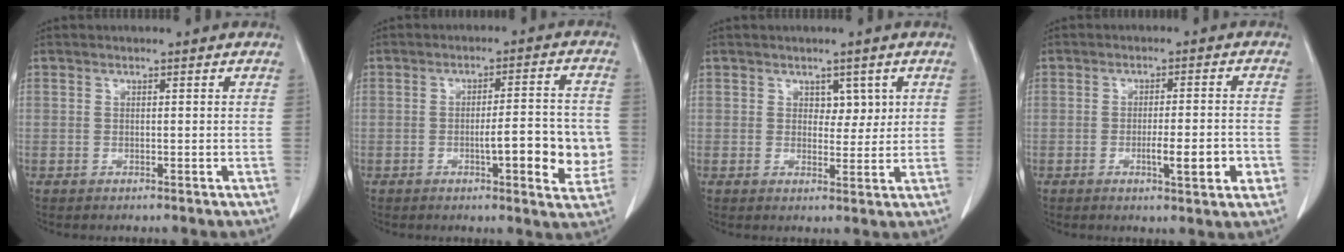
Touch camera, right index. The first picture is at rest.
{"total": 9.6, "force": [-2.0, 2.1, 9.1], "torque": [-0.116, 0.010, -0.023]}
{"total": 2.9, "force": [1.2, 1.9, 1.8], "torque": [-0.014, -0.001, 0.019]}
{"total": 6.4, "force": [-2.0, 0.9, 6.0], "torque": [-0.088, -0.004, -0.025]}